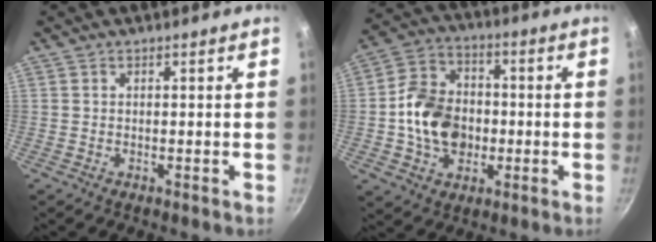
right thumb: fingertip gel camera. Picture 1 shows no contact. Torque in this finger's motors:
{"motor_torque": [1.10, 1.07, 1.15, -0.41, 0.11]}